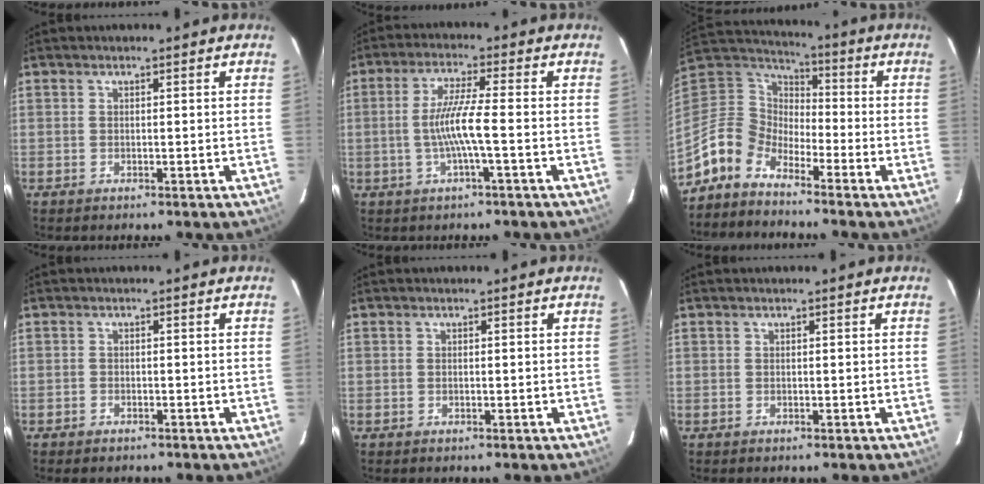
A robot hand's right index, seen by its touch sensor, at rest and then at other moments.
{"total": 6.8, "force": [-1.7, -0.6, 6.6], "torque": [-0.133, -0.001, -0.030]}
{"total": 10.0, "force": [-8.1, 5.1, 3.0], "torque": [-0.069, 0.022, -0.181]}
{"total": 1.4, "force": [-1.1, 0.8, 0.2], "torque": [-0.011, 0.002, -0.019]}
{"total": 0.0}
{"total": 0.0}